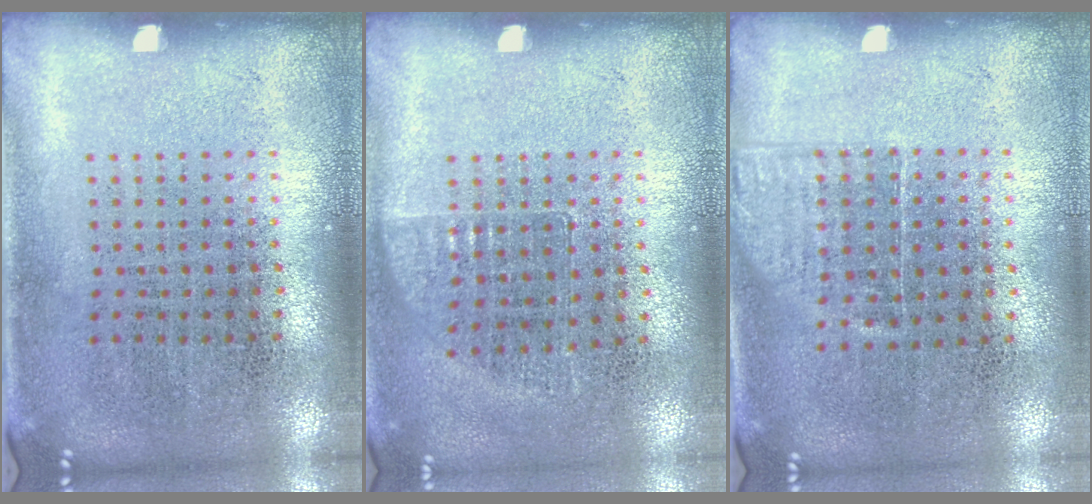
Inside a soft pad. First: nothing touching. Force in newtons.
{"total": 0.7, "press": 0.7, "slide": 0.1}
{"total": 1.2, "press": 1.0, "slide": 0.7}